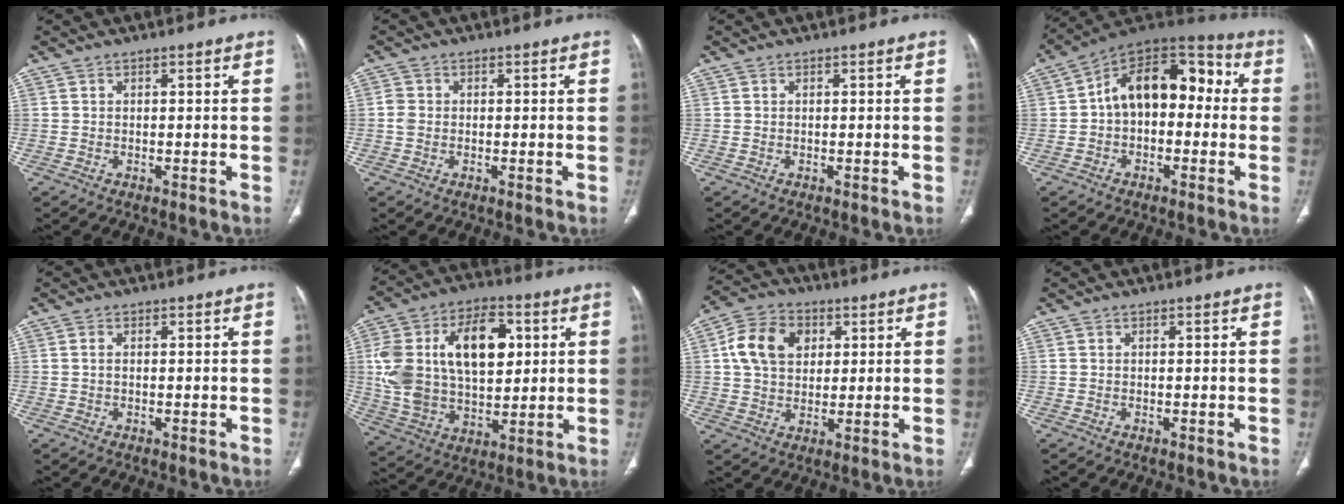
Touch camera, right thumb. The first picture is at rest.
{"total": 1.7, "force": [-0.1, 1.5, 0.9], "torque": [-0.020, 0.004, -0.004]}
{"total": 0.0}
{"total": 16.1, "force": [0.6, 10.3, 12.3], "torque": [-0.147, 0.057, -0.006]}
{"total": 0.9, "force": [0.1, 0.5, 0.7], "torque": [-0.018, 0.005, 0.004]}
{"total": 23.8, "force": [4.8, 14.5, 18.3], "torque": [-0.314, 0.006, 0.089]}
{"total": 11.3, "force": [2.9, 8.5, 6.9], "torque": [-0.110, 0.006, 0.046]}
{"total": 0.0}